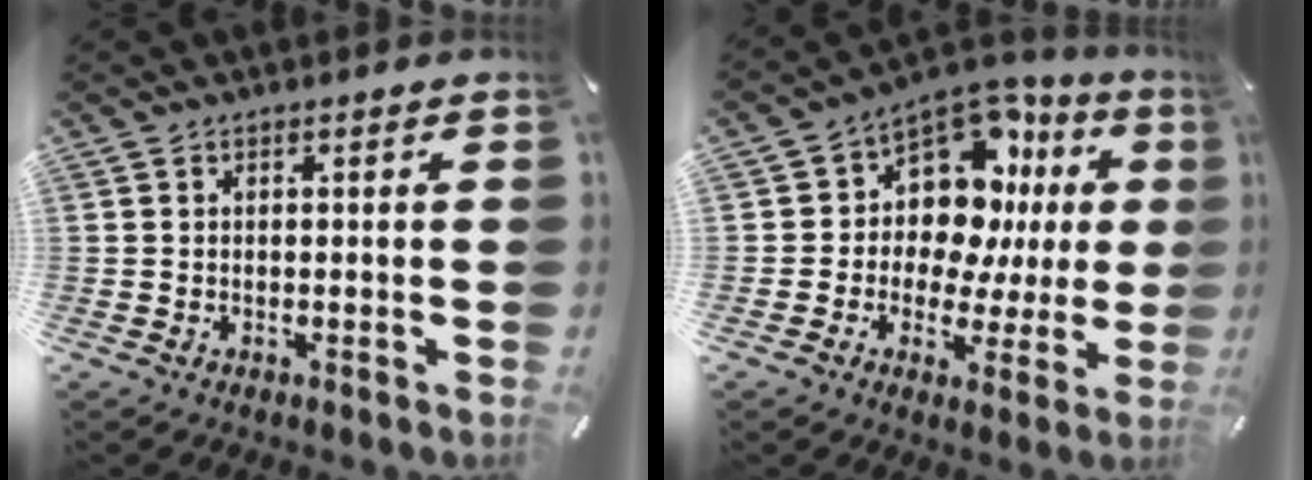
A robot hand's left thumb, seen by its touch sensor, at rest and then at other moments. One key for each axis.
{"total": 12.5, "fx": 4.6, "fy": 9.5, "fz": 6.7, "tx": -0.111, "ty": -0.058, "tz": 0.083}